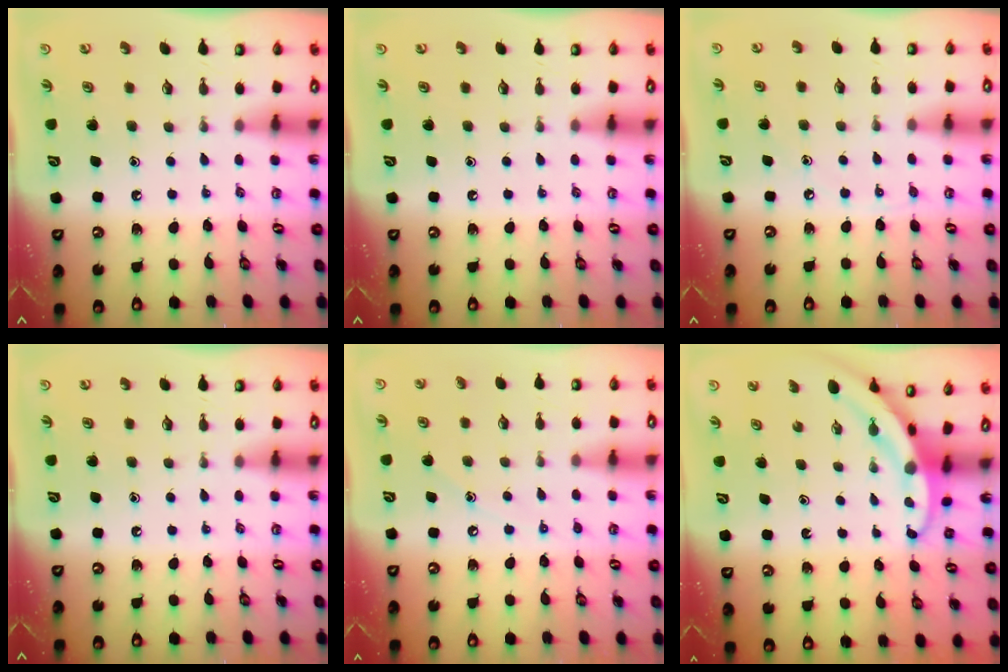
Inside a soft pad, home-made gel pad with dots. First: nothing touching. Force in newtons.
{"total": 0.0}
{"total": 3.2, "press": 3.2, "slide": 0.6}
{"total": 0.0}
{"total": 4.8, "press": 4.8, "slide": 0.5}
{"total": 3.1, "press": 3.1, "slide": 0.2}